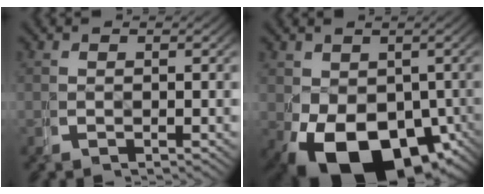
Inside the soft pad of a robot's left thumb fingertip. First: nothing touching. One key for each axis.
{"total": 11.7, "fx": -4.5, "fy": 7.2, "fz": 8.1, "tx": -0.154, "ty": -0.063, "tz": -0.029}